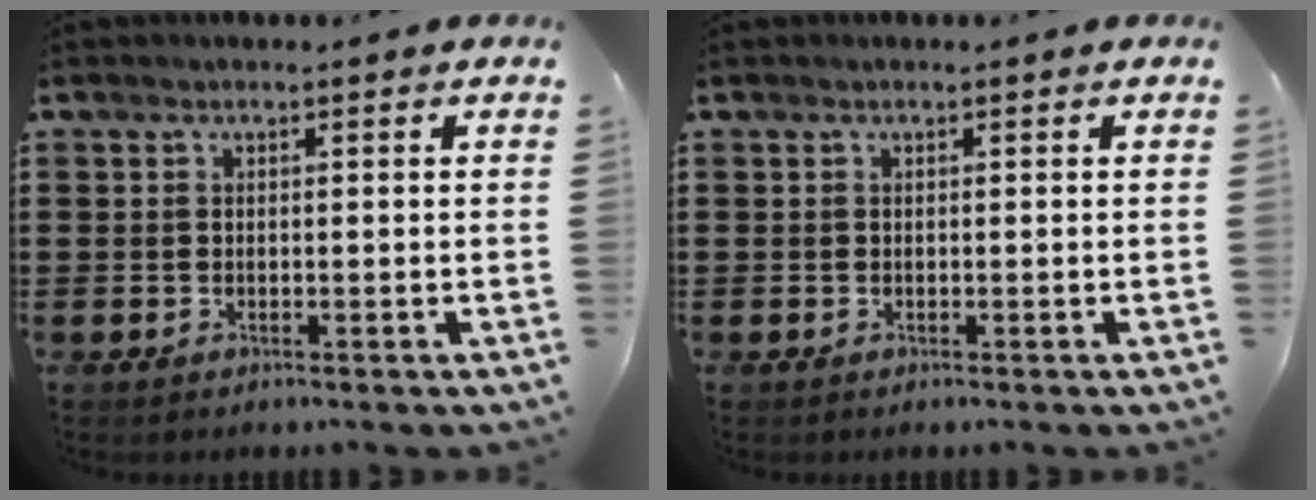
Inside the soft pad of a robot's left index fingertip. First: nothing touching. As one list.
[{"total": 0.0}]